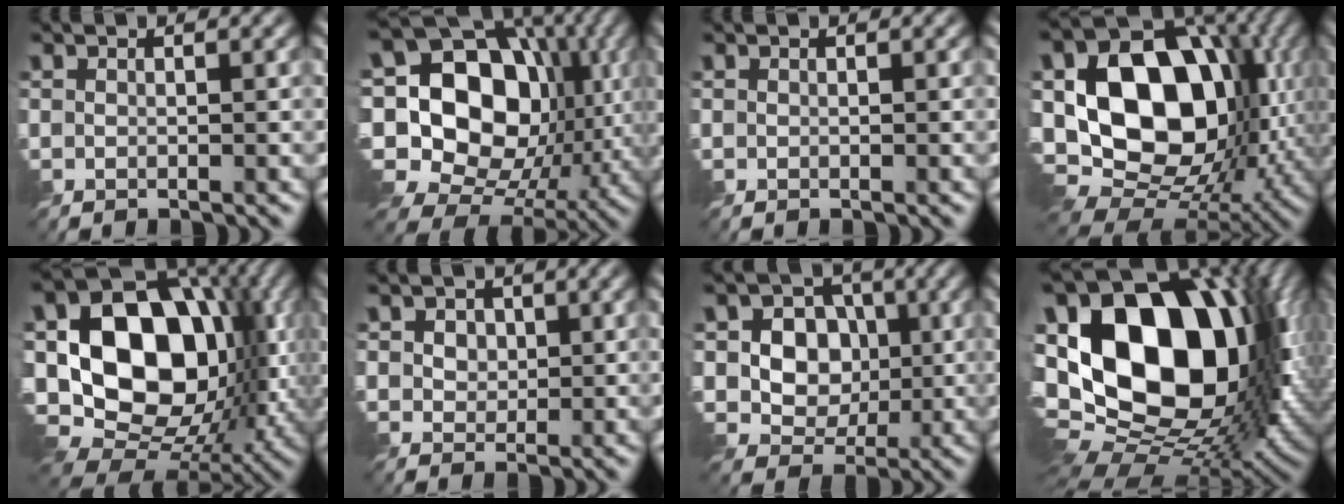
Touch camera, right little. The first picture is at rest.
{"total": 19.5, "force": [2.6, 15.3, 11.9], "torque": [-0.243, 0.042, 0.042]}
{"total": 0.0}
{"total": 17.6, "force": [0.4, 13.1, 11.8], "torque": [-0.212, -0.005, 0.019]}
{"total": 17.1, "force": [0.4, 12.7, 11.5], "torque": [-0.205, 0.000, 0.011]}
{"total": 3.2, "force": [1.1, 2.6, 1.4], "torque": [-0.034, 0.000, 0.015]}
{"total": 6.7, "force": [0.9, 5.8, 3.2], "torque": [-0.050, 0.010, 0.010]}
{"total": 20.2, "force": [2.4, 13.6, 14.8], "torque": [-0.279, 0.005, 0.062]}